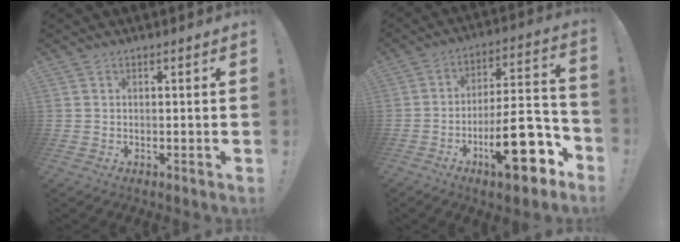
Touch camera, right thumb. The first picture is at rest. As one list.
[{"total": 22.3, "force": [-9.4, 7.8, 18.6], "torque": [-0.275, 0.061, -0.145]}]